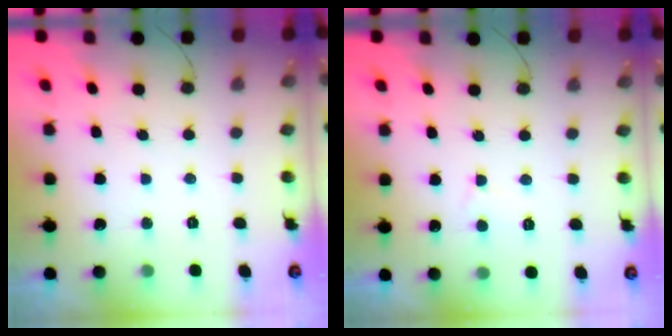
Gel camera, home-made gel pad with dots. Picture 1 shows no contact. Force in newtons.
{"total": 2.8, "press": 2.8, "slide": 0.3}